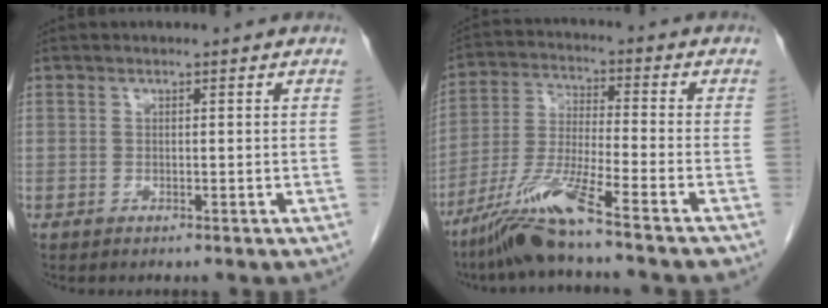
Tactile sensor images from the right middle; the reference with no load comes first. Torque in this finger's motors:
{"motor_torque": [1.05, -0.87, 0.31, 0.16]}